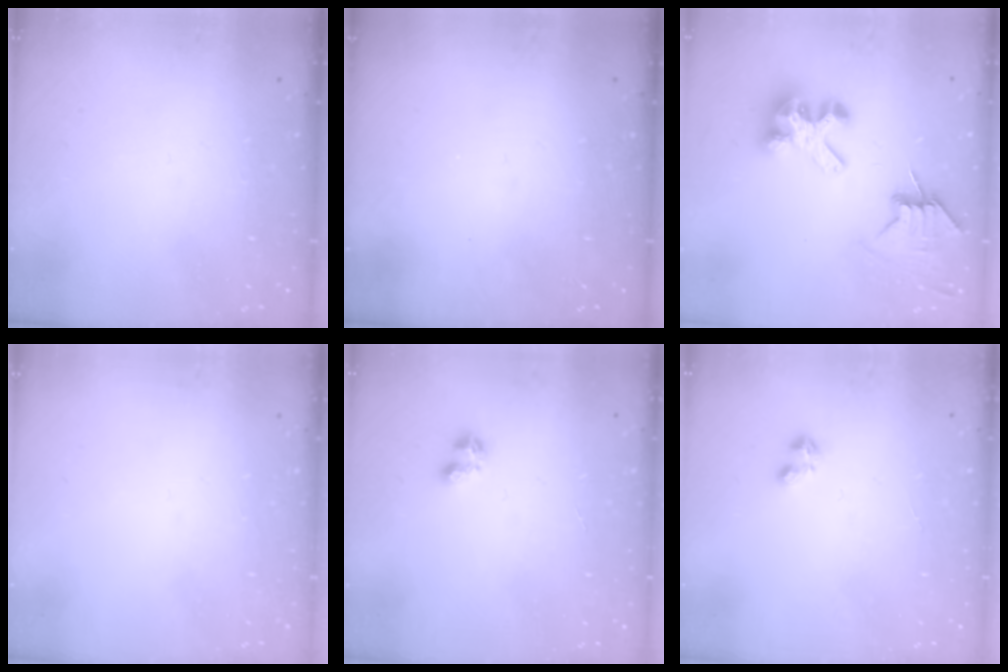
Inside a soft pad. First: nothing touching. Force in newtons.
{"total": 0.0}
{"total": 7.1, "press": 7.1, "slide": 0.7}
{"total": 0.0}
{"total": 2.8, "press": 2.8, "slide": 0.5}
{"total": 2.2, "press": 2.2, "slide": 0.4}